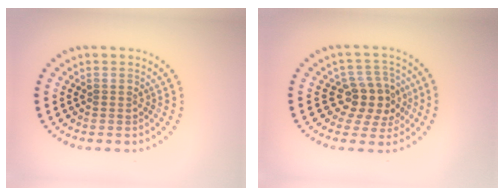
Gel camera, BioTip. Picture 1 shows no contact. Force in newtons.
{"total": 3.7, "press": 3.4, "slide": 1.5}